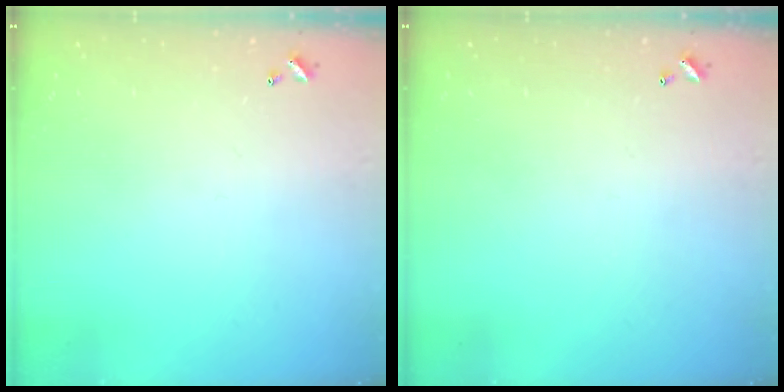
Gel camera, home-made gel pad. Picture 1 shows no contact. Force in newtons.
{"total": 0.0}